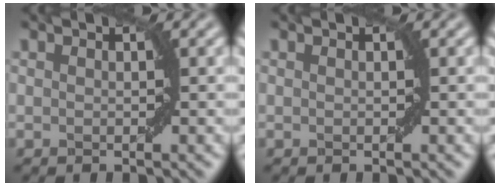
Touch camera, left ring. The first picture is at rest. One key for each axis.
{"total": 0.0}